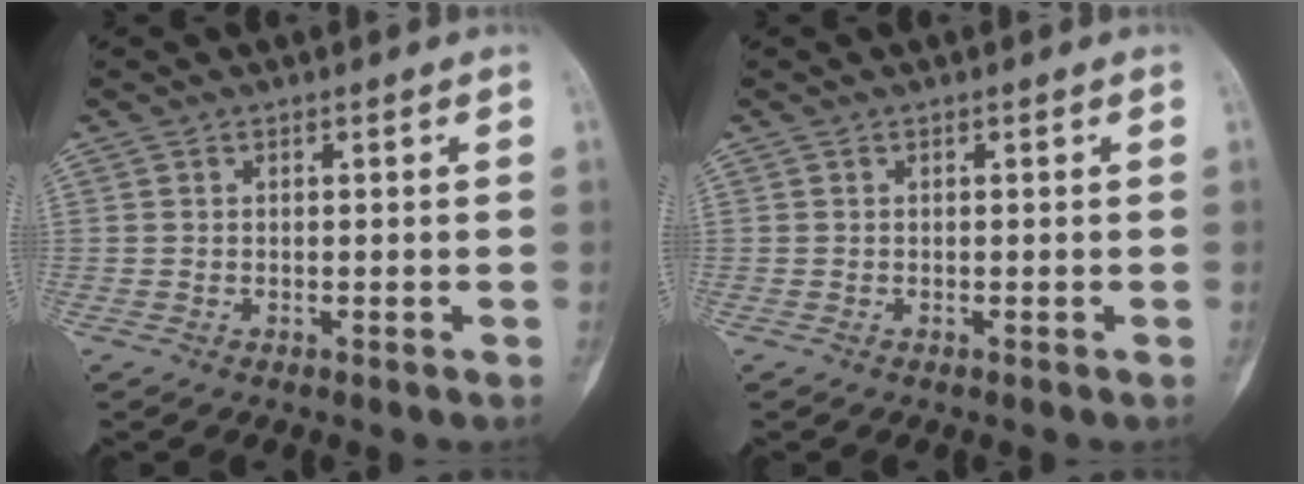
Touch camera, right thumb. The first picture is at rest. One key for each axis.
{"total": 0.0}